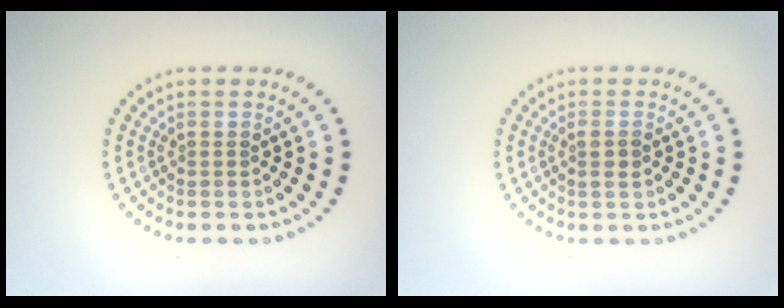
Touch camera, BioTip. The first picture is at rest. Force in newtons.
{"total": 1.3, "press": 1.2, "slide": 0.5}